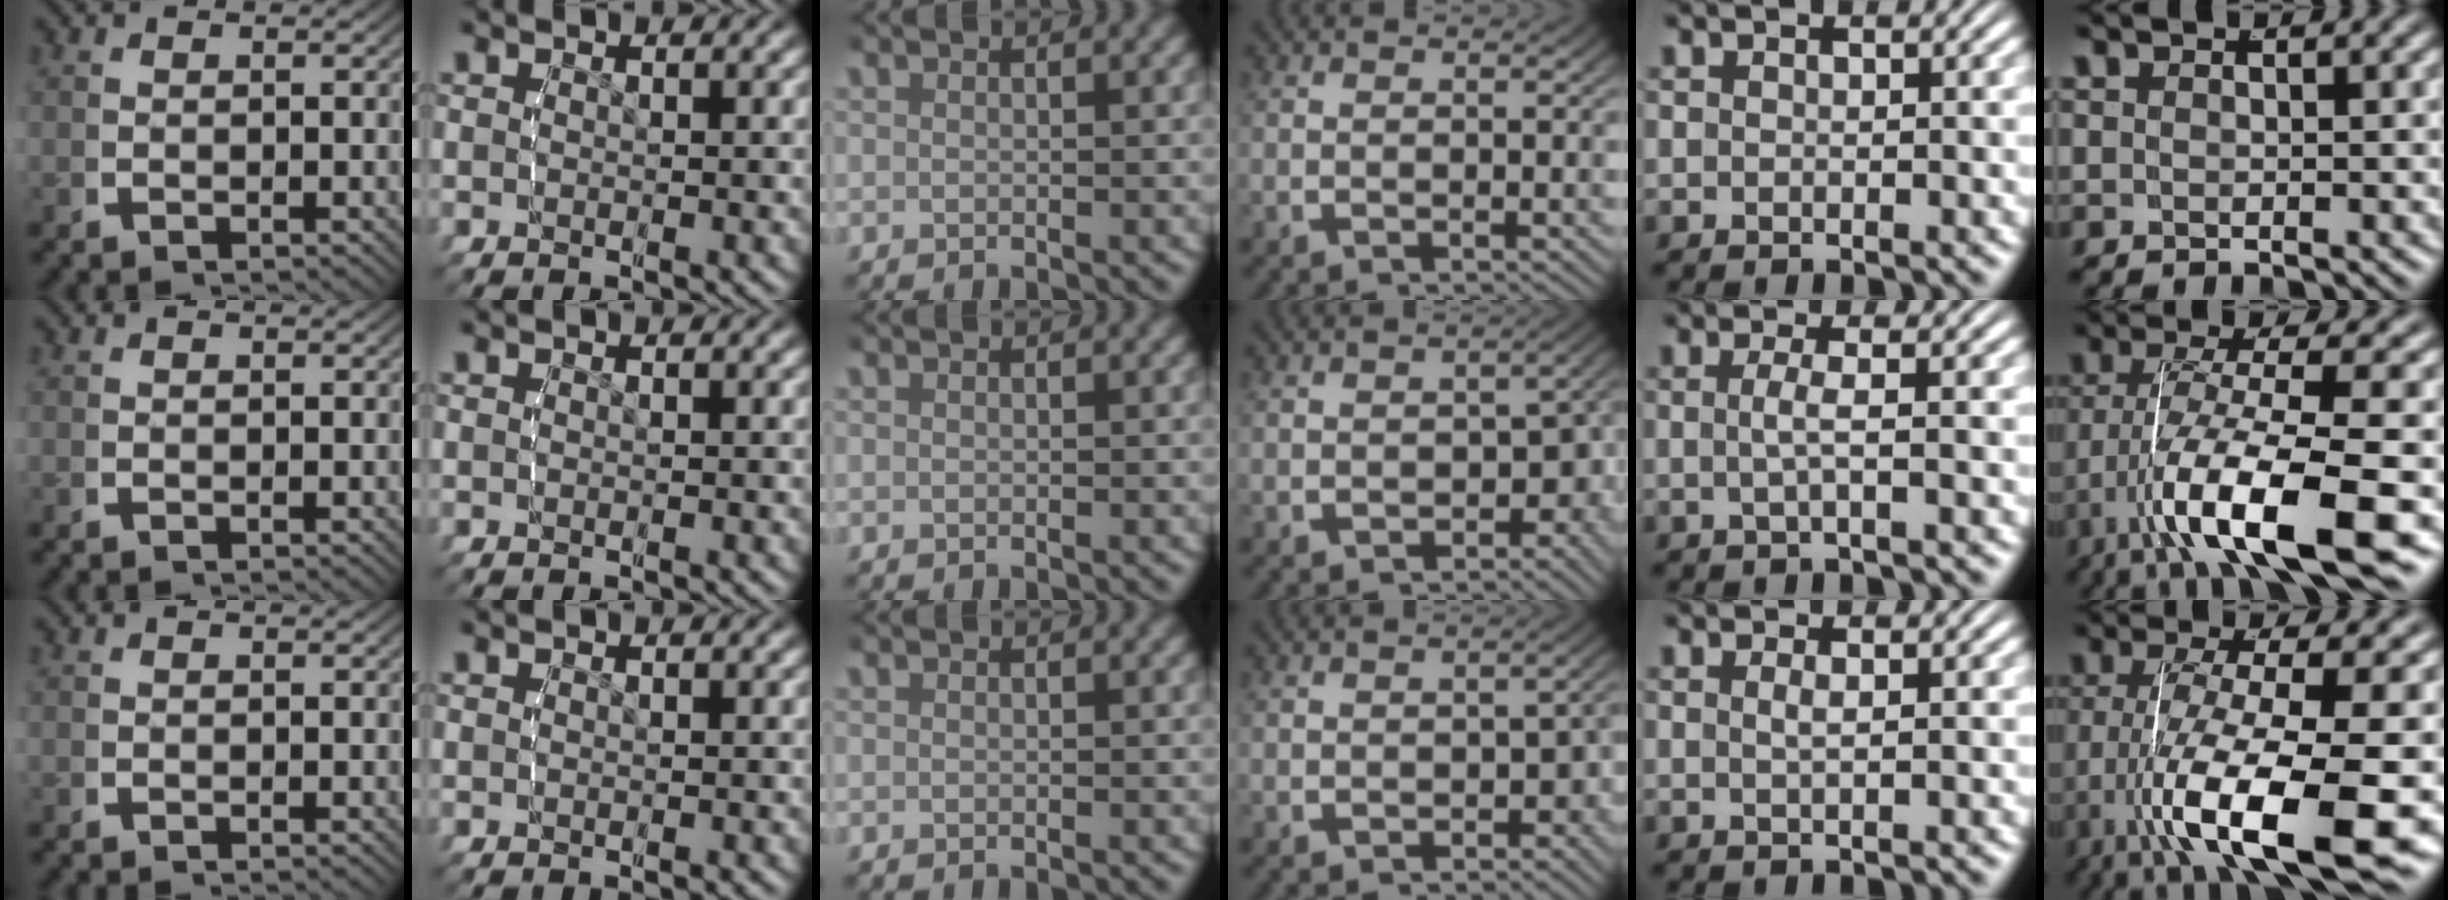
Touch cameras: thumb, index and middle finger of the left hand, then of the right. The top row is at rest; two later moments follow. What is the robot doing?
{"motion": "lift_and_place", "object": "condiment"}